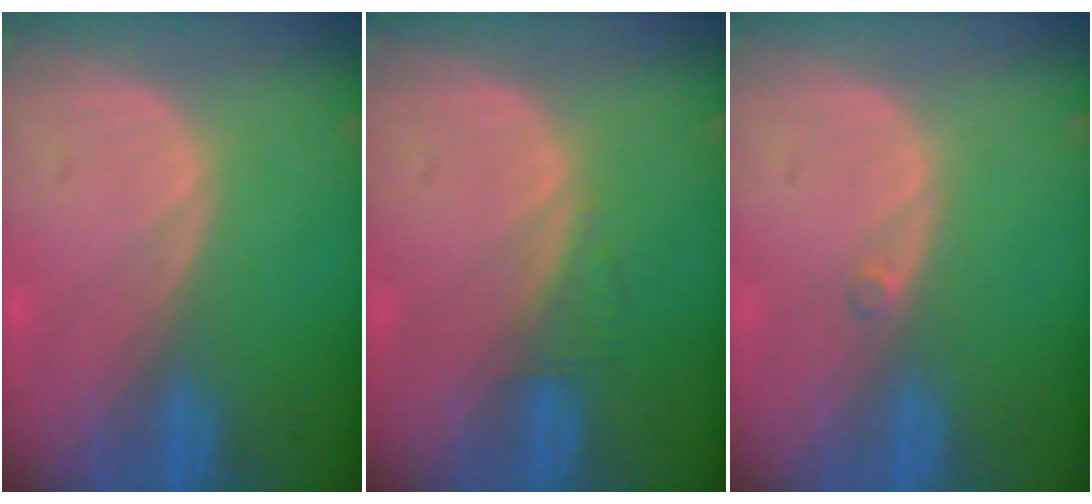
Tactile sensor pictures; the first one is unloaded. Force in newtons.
{"total": 1.2, "press": 1.2, "slide": 0.1}
{"total": 0.5, "press": 0.5, "slide": 0.2}